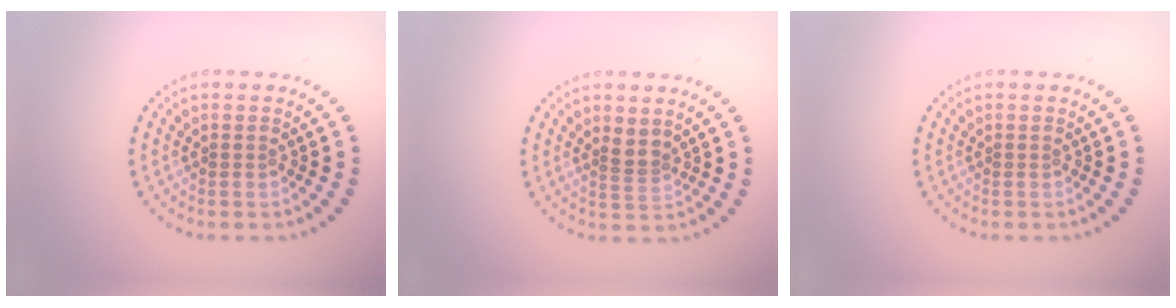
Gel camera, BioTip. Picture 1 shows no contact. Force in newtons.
{"total": 1.5, "press": 1.0, "slide": 1.1}
{"total": 0.0}